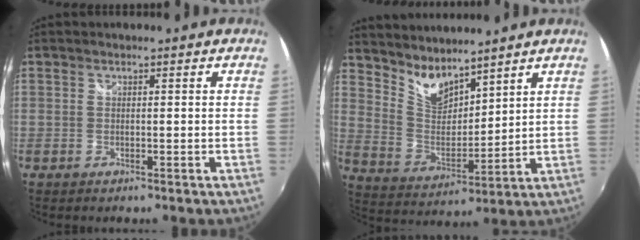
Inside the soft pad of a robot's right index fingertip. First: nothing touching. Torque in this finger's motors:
{"motor_torque": [-0.10, 0.34, 0.02, 0.01]}